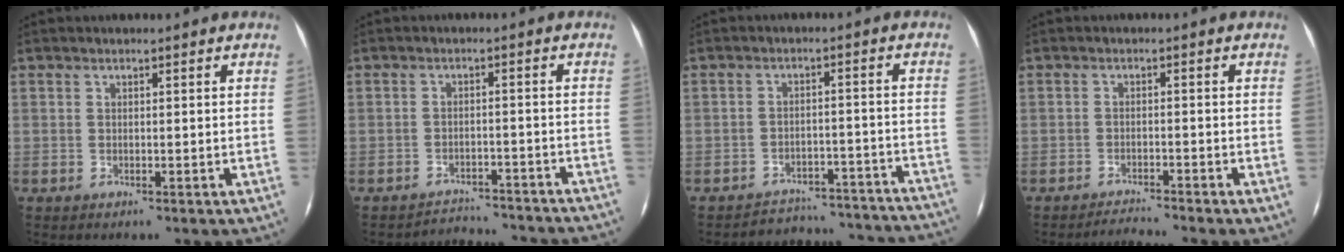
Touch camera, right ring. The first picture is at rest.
{"total": 11.4, "force": [-11.0, 2.0, 2.4], "torque": [-0.051, 0.013, -0.141]}
{"total": 22.1, "force": [-21.1, 4.4, 5.0], "torque": [-0.082, 0.031, -0.251]}
{"total": 3.3, "force": [-3.1, -1.2, 0.5], "torque": [-0.026, 0.003, -0.054]}